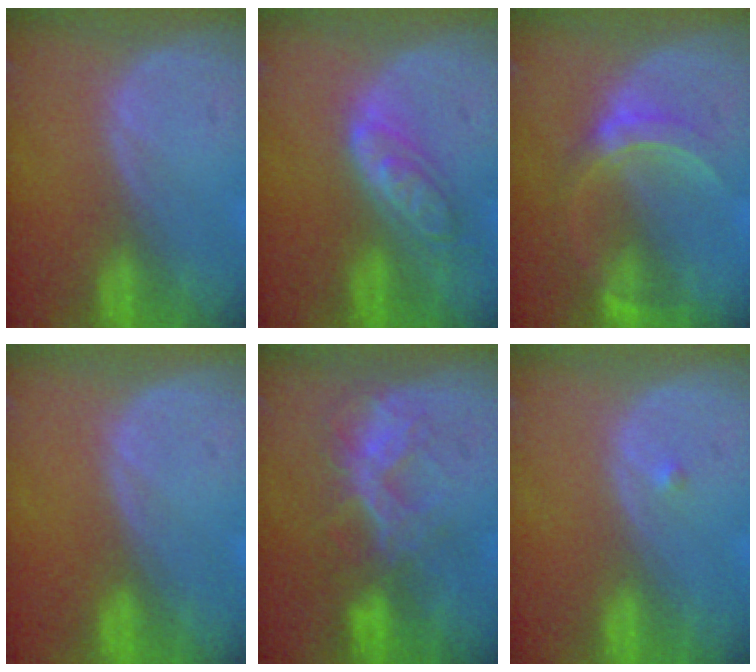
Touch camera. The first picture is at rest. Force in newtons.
{"total": 6.2, "press": 5.6, "slide": 2.8}
{"total": 6.3, "press": 5.6, "slide": 2.8}
{"total": 0.0}
{"total": 6.5, "press": 6.5, "slide": 0.3}
{"total": 0.5, "press": 0.4, "slide": 0.3}